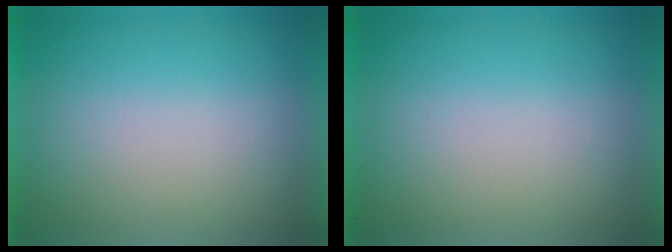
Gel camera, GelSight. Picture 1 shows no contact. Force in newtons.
{"total": 0.0}